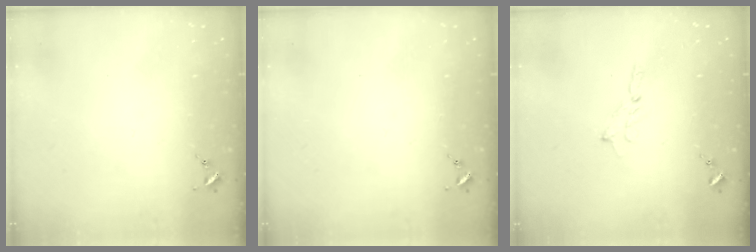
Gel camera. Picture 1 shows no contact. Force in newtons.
{"total": 0.0}
{"total": 1.8, "press": 1.8, "slide": 0.2}